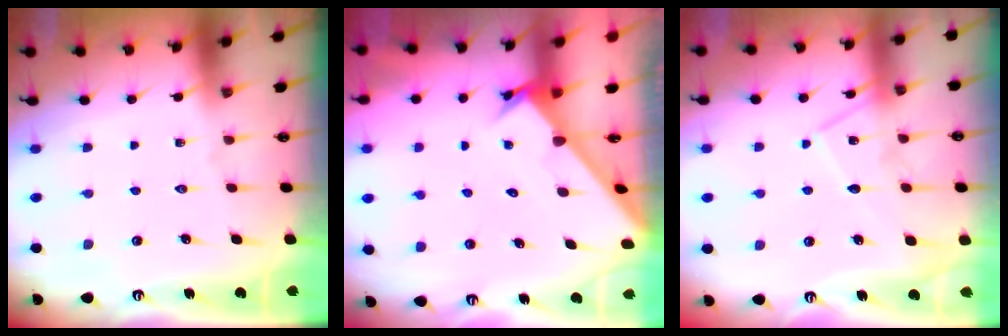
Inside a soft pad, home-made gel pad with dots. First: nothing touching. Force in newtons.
{"total": 2.6, "press": 2.6, "slide": 0.3}
{"total": 10.9, "press": 10.9, "slide": 0.9}